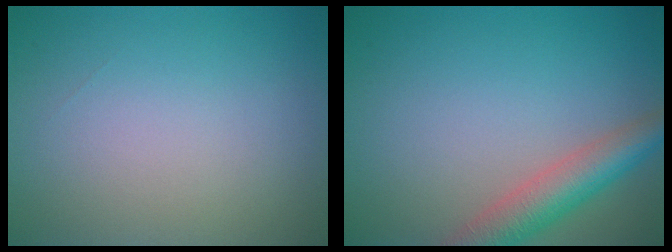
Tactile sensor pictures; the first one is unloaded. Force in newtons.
{"total": 4.7, "press": 4.7, "slide": 0.2}